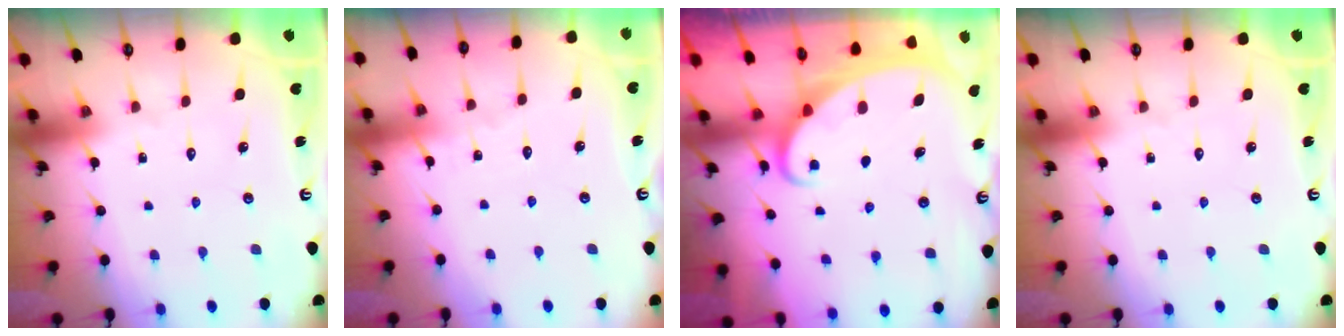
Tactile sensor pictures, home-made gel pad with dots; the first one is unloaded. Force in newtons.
{"total": 2.2, "press": 2.2, "slide": 0.3}
{"total": 1.9, "press": 1.9, "slide": 0.3}
{"total": 0.0}